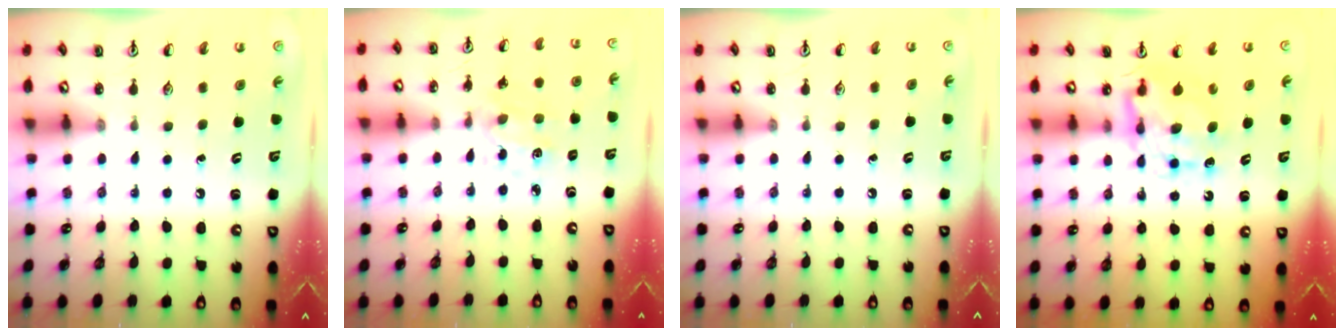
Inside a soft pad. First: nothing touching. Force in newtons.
{"total": 1.3, "press": 1.3, "slide": 0.1}
{"total": 0.0}
{"total": 8.2, "press": 8.2, "slide": 0.4}